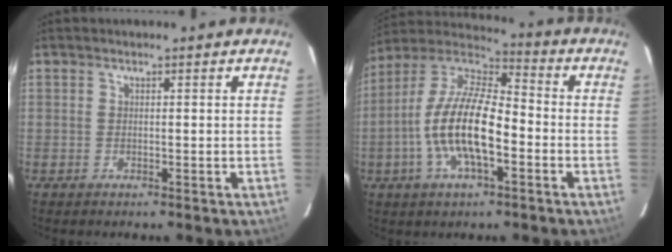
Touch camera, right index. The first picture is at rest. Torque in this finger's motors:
{"motor_torque": [1.80, -0.34, 1.05, 0.21]}